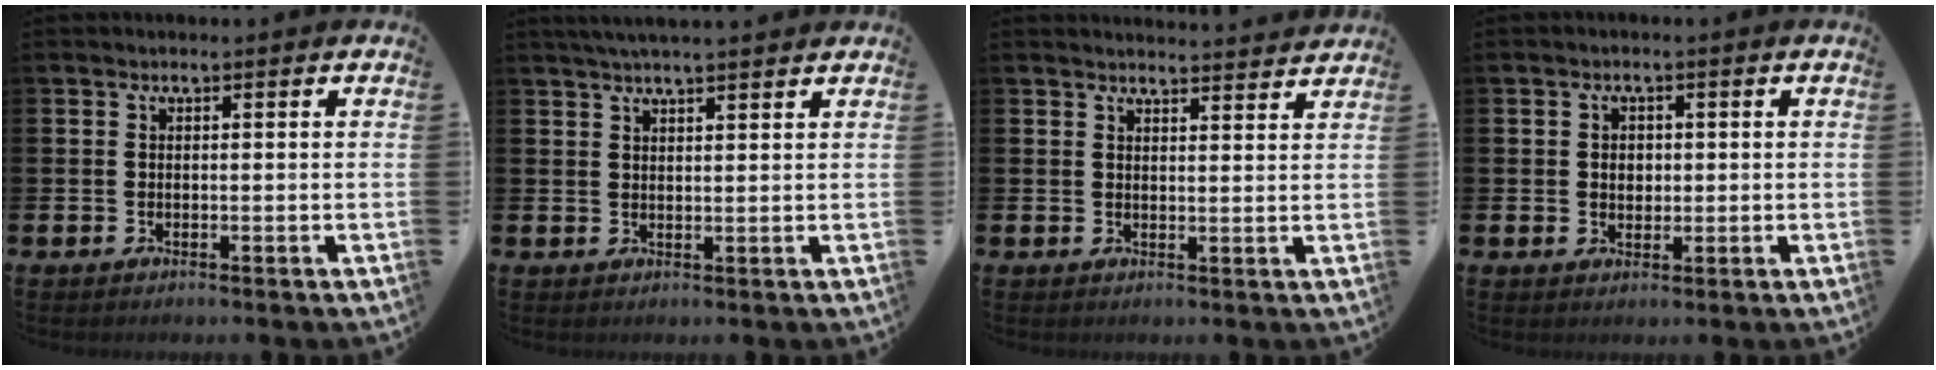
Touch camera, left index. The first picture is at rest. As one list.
[{"total": 3.4, "force": [3.2, 0.0, 1.2], "torque": [-0.025, -0.008, 0.057]}, {"total": 3.1, "force": [3.1, -0.1, -0.1], "torque": [0.005, -0.023, 0.054]}, {"total": 1.9, "force": [0.3, 1.6, 1.0], "torque": [-0.003, 0.002, 0.000]}]